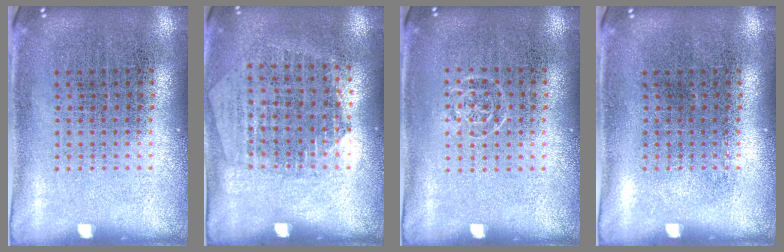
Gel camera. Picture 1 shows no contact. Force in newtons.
{"total": 1.3, "press": 1.1, "slide": 0.5}
{"total": 0.6, "press": 0.5, "slide": 0.3}
{"total": 0.0}